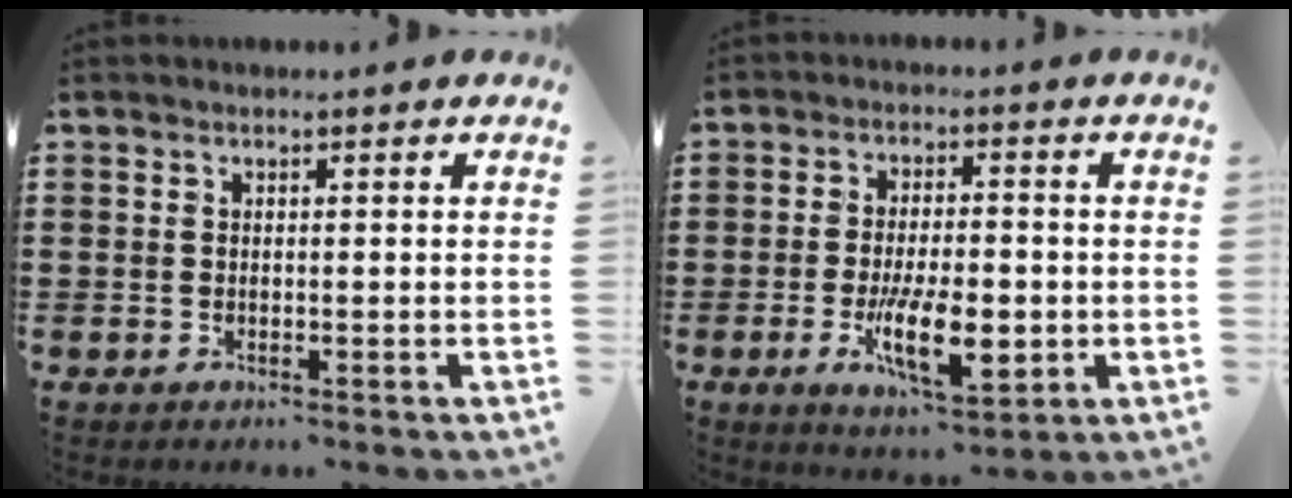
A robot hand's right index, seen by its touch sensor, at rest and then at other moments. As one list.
[{"total": 10.1, "force": [-2.8, 4.1, 8.8], "torque": [-0.167, -0.011, -0.047]}]